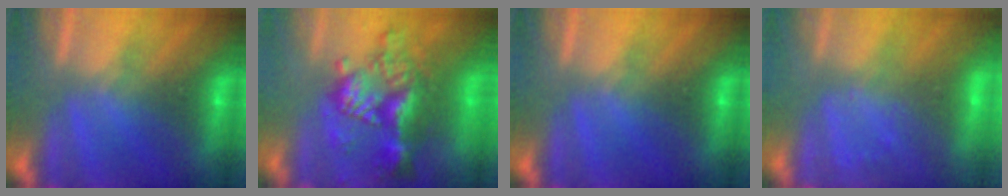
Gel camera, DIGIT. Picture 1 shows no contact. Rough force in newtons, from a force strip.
{"total": 9.4}
{"total": 0.0}
{"total": 3.4}